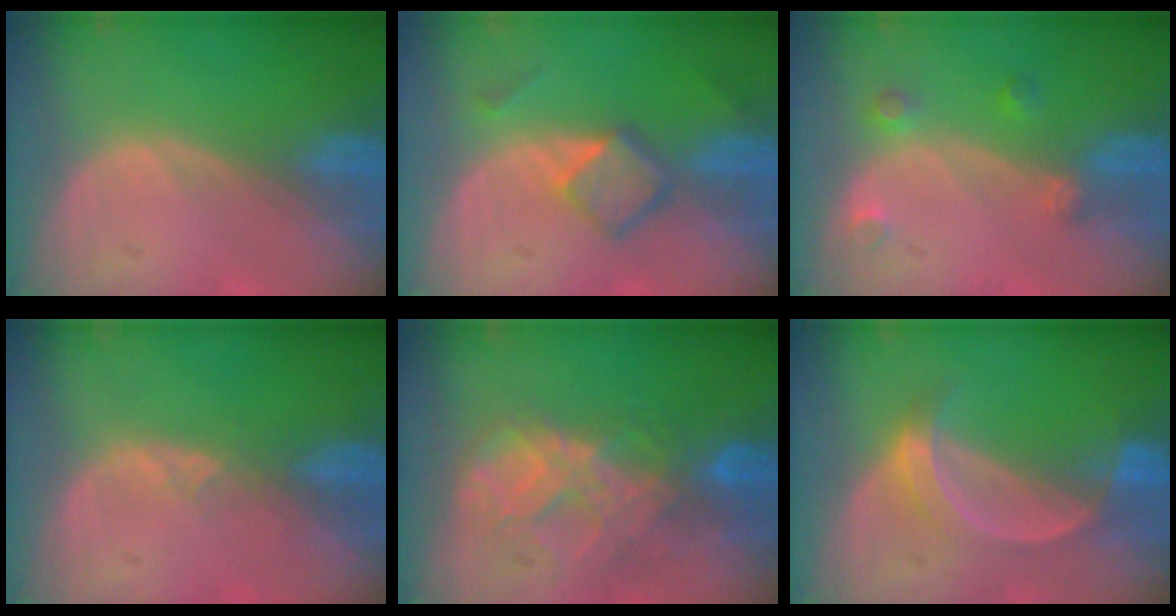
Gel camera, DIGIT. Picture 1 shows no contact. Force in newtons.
{"total": 5.2, "press": 4.6, "slide": 2.4}
{"total": 2.7, "press": 2.6, "slide": 0.5}
{"total": 1.4, "press": 1.2, "slide": 0.8}
{"total": 8.8, "press": 7.6, "slide": 4.5}
{"total": 5.0, "press": 4.9, "slide": 0.7}